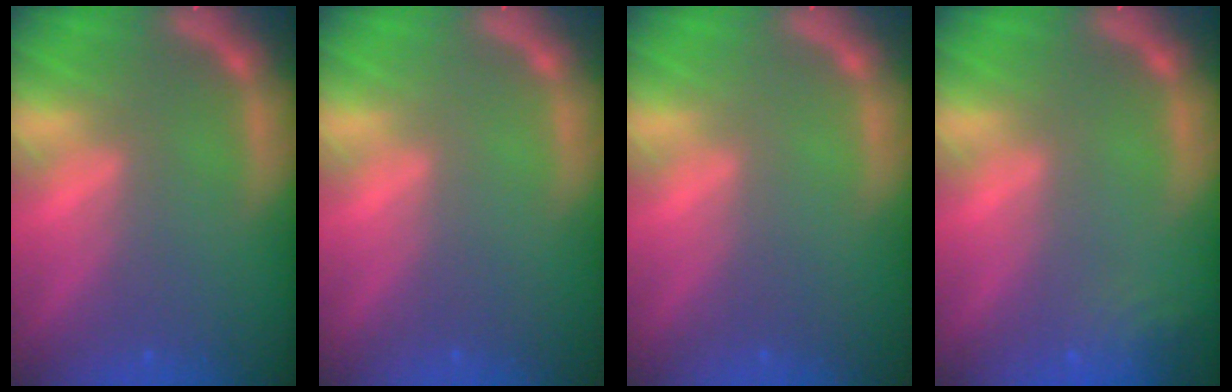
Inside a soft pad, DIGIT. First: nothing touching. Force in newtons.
{"total": 0.0}
{"total": 0.0}
{"total": 3.0}